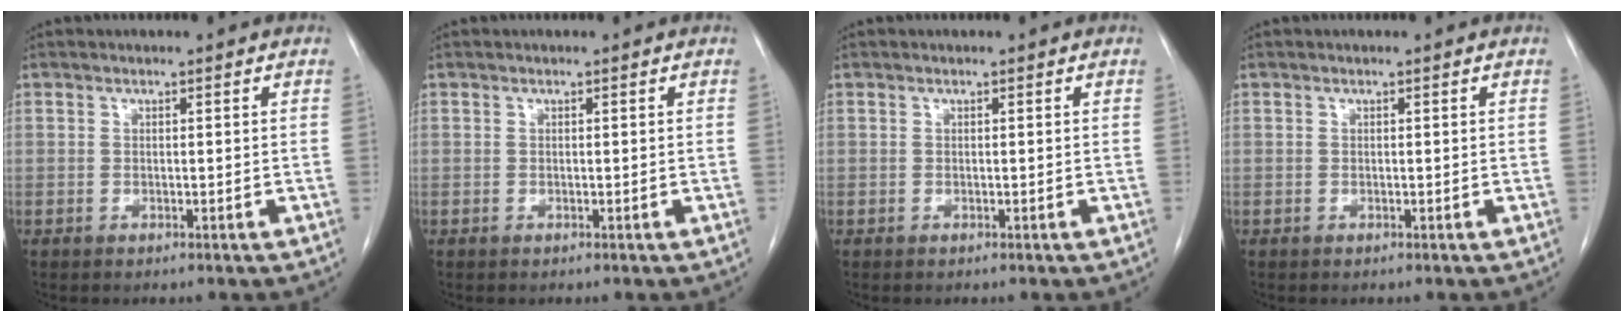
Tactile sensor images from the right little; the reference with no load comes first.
{"total": 0.0}
{"total": 0.0}
{"total": 0.0}